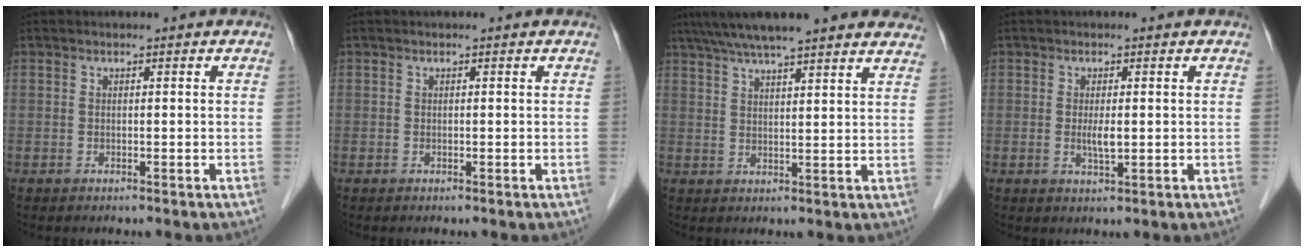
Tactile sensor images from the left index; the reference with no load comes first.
{"total": 0.0}
{"total": 20.4, "force": [17.3, 2.7, 10.4], "torque": [-0.166, 0.051, 0.230]}
{"total": 2.3, "force": [0.0, 0.5, 2.2], "torque": [-0.046, -0.004, 0.002]}